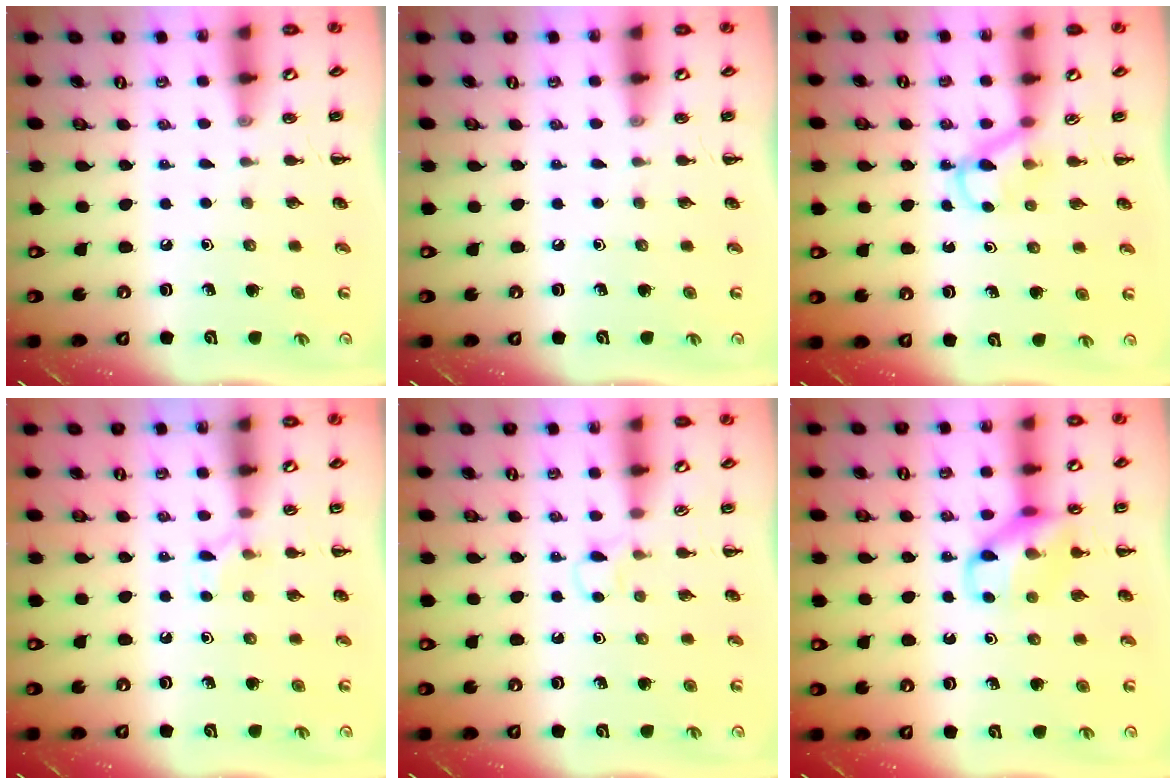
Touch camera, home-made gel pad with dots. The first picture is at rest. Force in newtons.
{"total": 0.0}
{"total": 3.7, "press": 3.5, "slide": 1.2}
{"total": 6.5, "press": 6.2, "slide": 1.9}
{"total": 2.8, "press": 2.6, "slide": 1.2}
{"total": 11.7, "press": 11.6, "slide": 1.2}